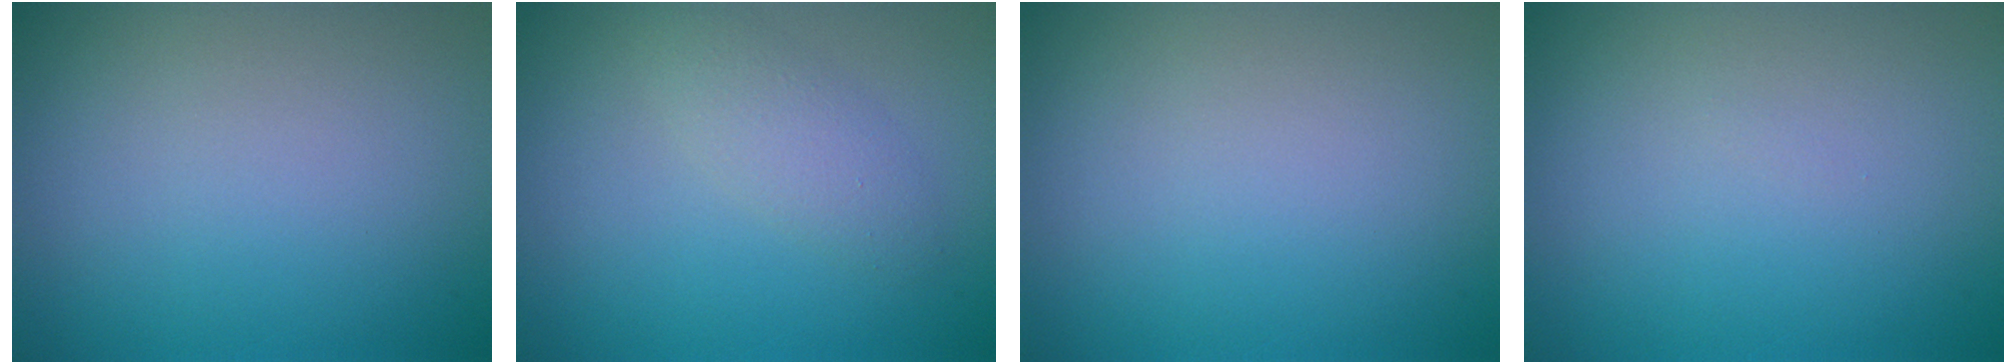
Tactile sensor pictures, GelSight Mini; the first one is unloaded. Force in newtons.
{"total": 2.2, "press": 2.2, "slide": 0.2}
{"total": 0.0}
{"total": 0.0}